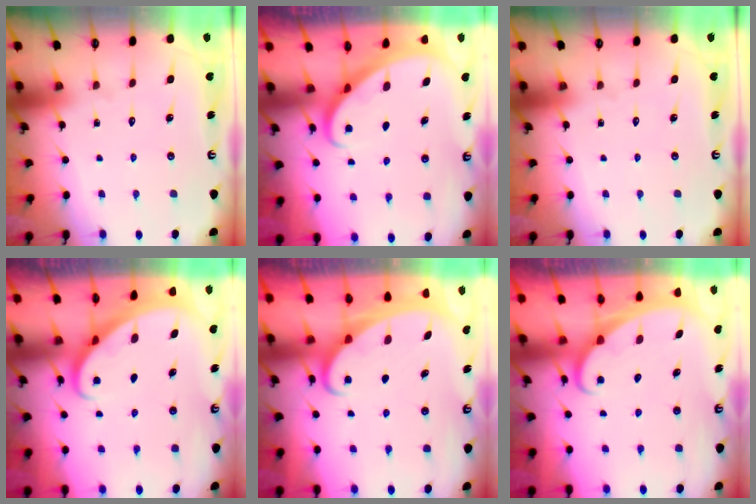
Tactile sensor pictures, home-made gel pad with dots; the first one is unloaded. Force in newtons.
{"total": 2.6, "press": 2.6, "slide": 0.2}
{"total": 0.0}
{"total": 2.6, "press": 2.6, "slide": 0.2}
{"total": 2.2, "press": 2.2, "slide": 0.3}
{"total": 1.8, "press": 1.8, "slide": 0.1}